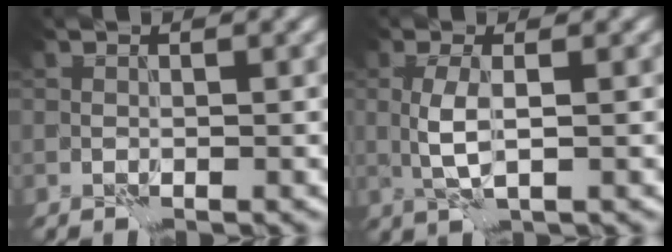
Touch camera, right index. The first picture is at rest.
{"total": 2.8, "force": [0.2, 0.8, 2.7], "torque": [-0.063, 0.000, 0.004]}